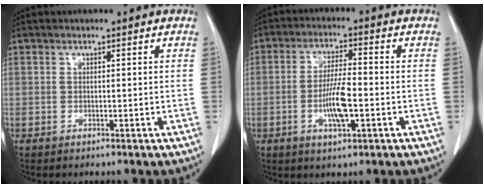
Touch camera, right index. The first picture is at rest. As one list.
[{"total": 7.2, "force": [-1.9, 1.4, 6.8], "torque": [-0.131, 0.001, -0.031]}]